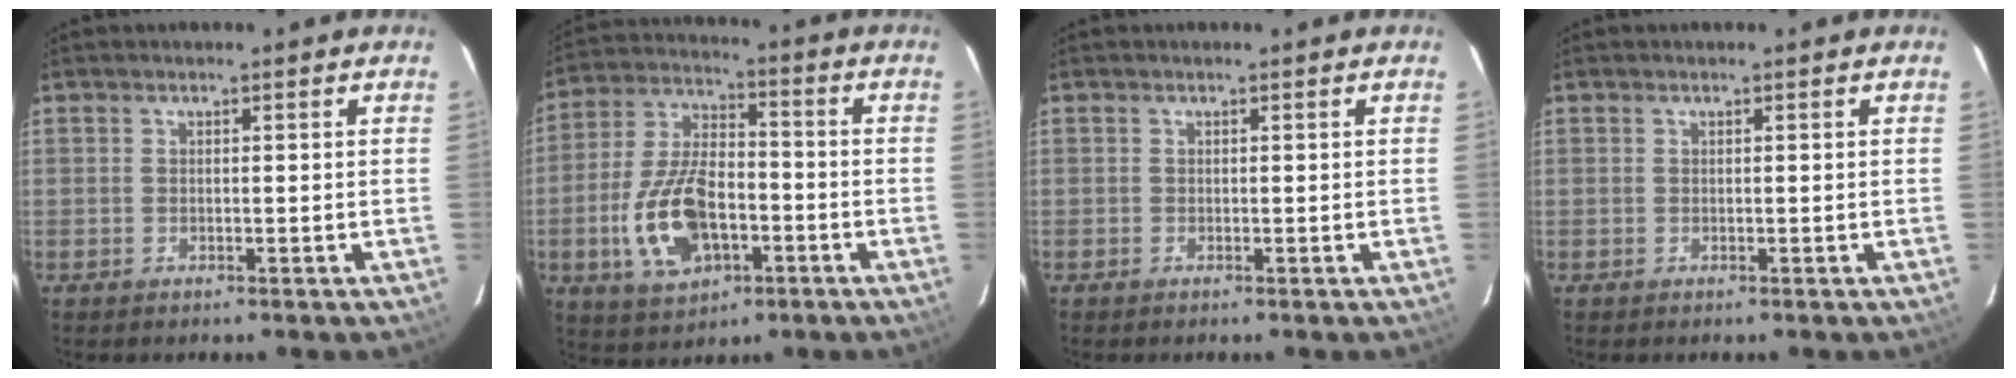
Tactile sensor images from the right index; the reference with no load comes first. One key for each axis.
{"total": 15.6, "fx": -4.9, "fy": 8.5, "fz": 12.1, "tx": -0.256, "ty": 0.006, "tz": -0.079}
{"total": 0.0}
{"total": 0.0}